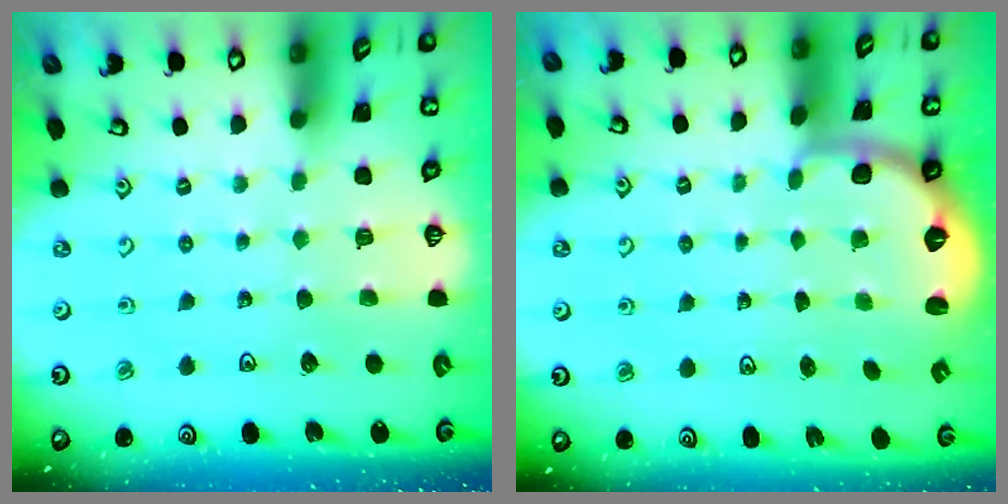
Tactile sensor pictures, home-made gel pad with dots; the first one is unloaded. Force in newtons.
{"total": 2.8, "press": 2.0, "slide": 2.0}